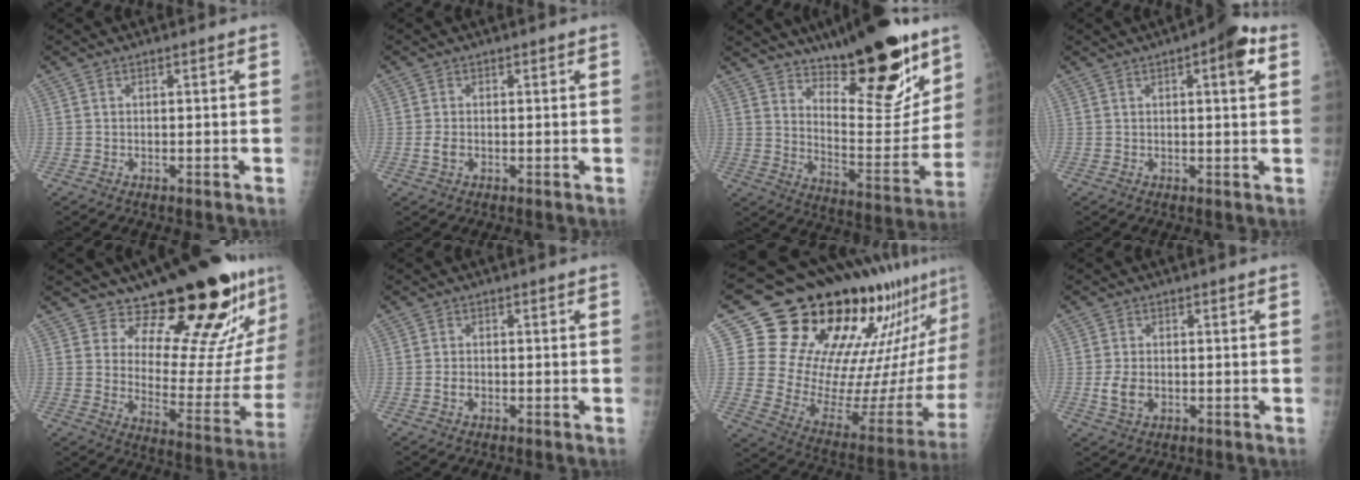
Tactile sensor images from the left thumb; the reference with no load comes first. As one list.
[{"total": 1.9, "force": [-0.2, 1.4, 1.3], "torque": [-0.022, -0.001, -0.003]}, {"total": 21.7, "force": [14.2, 7.7, 14.5], "torque": [-0.163, -0.094, 0.222]}, {"total": 6.3, "force": [2.5, 1.8, 5.5], "torque": [-0.063, -0.002, 0.025]}, {"total": 21.9, "force": [16.3, 7.0, 12.7], "torque": [-0.138, -0.136, 0.226]}, {"total": 1.2, "force": [-0.2, 1.0, 0.7], "torque": [-0.008, 0.002, -0.003]}, {"total": 28.8, "force": [20.1, 10.6, 17.6], "torque": [-0.232, -0.109, 0.298]}, {"total": 4.0, "force": [-0.6, 2.9, 2.8], "torque": [-0.051, -0.003, -0.008]}]